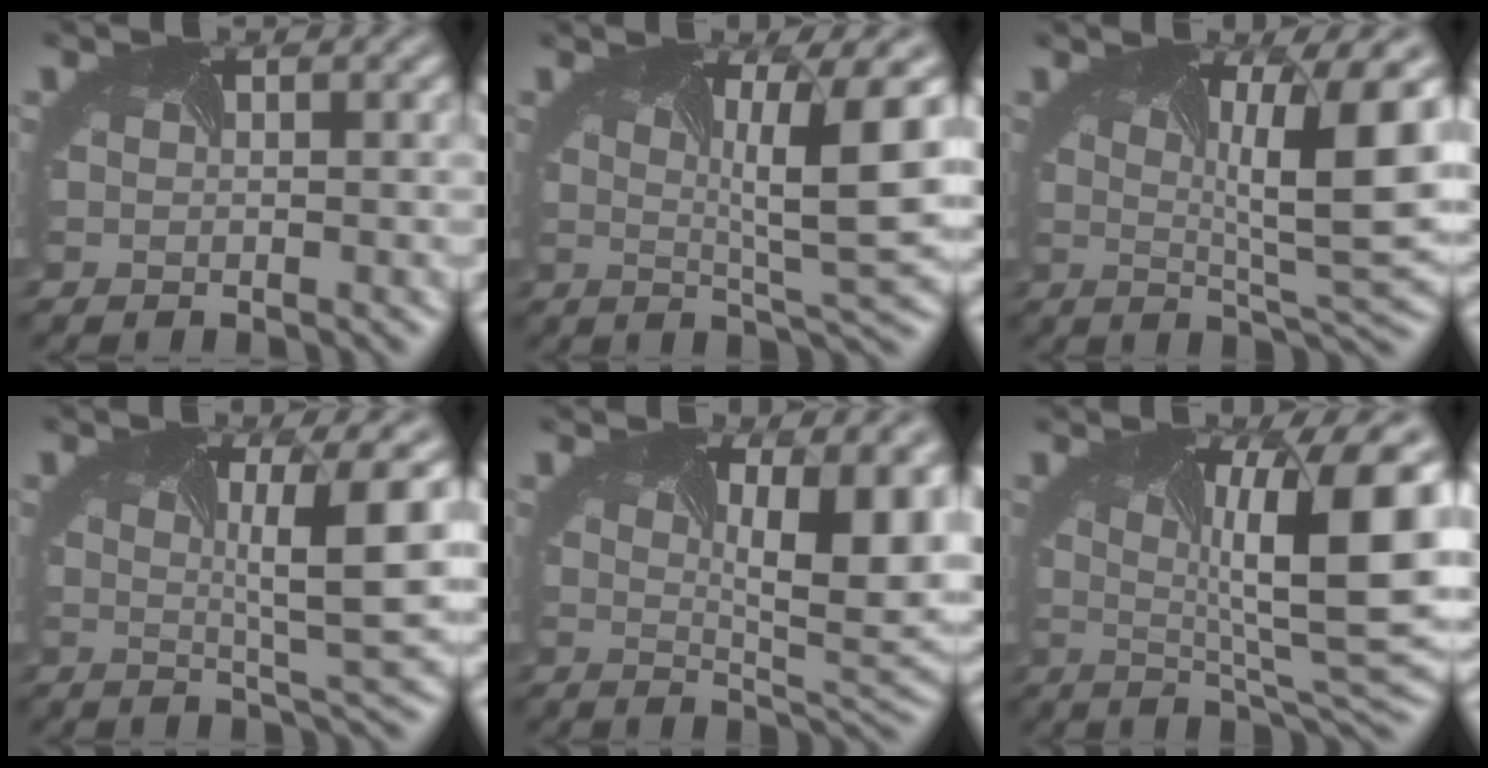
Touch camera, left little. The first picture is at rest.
{"total": 7.8, "force": [1.2, 1.1, 7.7], "torque": [-0.114, -0.001, 0.019]}
{"total": 9.7, "force": [1.5, 1.9, 9.4], "torque": [-0.133, -0.003, 0.024]}
{"total": 6.9, "force": [1.0, 0.9, 6.8], "torque": [-0.095, -0.001, 0.016]}
{"total": 11.1, "force": [2.5, 4.1, 10.1], "torque": [-0.123, 0.003, 0.035]}
{"total": 13.0, "force": [1.6, 3.3, 12.5], "torque": [-0.175, -0.001, 0.029]}